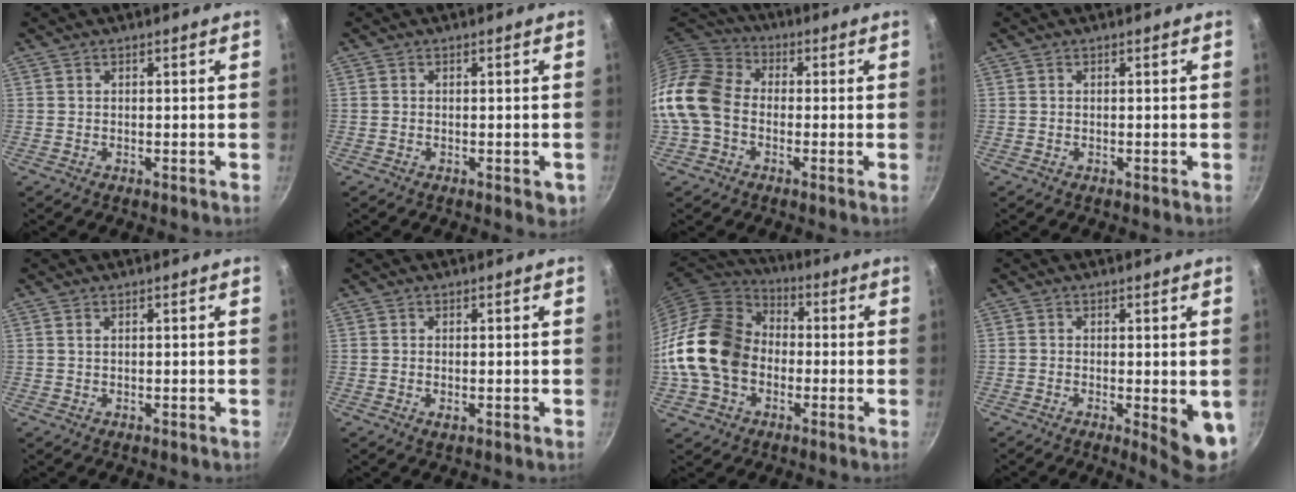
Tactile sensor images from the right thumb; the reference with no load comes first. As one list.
[{"total": 2.9, "force": [-1.0, 1.6, 2.2], "torque": [-0.023, -0.003, -0.014]}, {"total": 13.6, "force": [-2.4, 10.1, 8.7], "torque": [-0.153, 0.032, -0.070]}, {"total": 0.0}, {"total": 0.6, "force": [0.3, 0.3, 0.4], "torque": [-0.008, 0.001, 0.007]}, {"total": 1.2, "force": [-0.2, 0.6, 1.1], "torque": [-0.020, -0.002, -0.003]}, {"total": 19.2, "force": [-2.0, 14.9, 12.0], "torque": [-0.207, 0.042, -0.043]}, {"total": 7.2, "force": [-1.2, 2.1, 6.8], "torque": [-0.077, -0.010, -0.012]}]